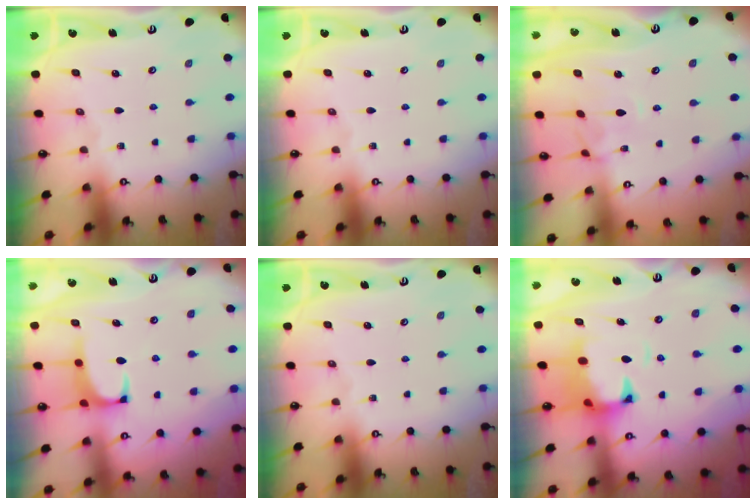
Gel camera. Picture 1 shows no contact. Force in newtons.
{"total": 0.0}
{"total": 3.4, "press": 3.4, "slide": 0.4}
{"total": 0.9, "press": 0.6, "slide": 0.7}
{"total": 0.0}
{"total": 2.8, "press": 2.4, "slide": 1.3}